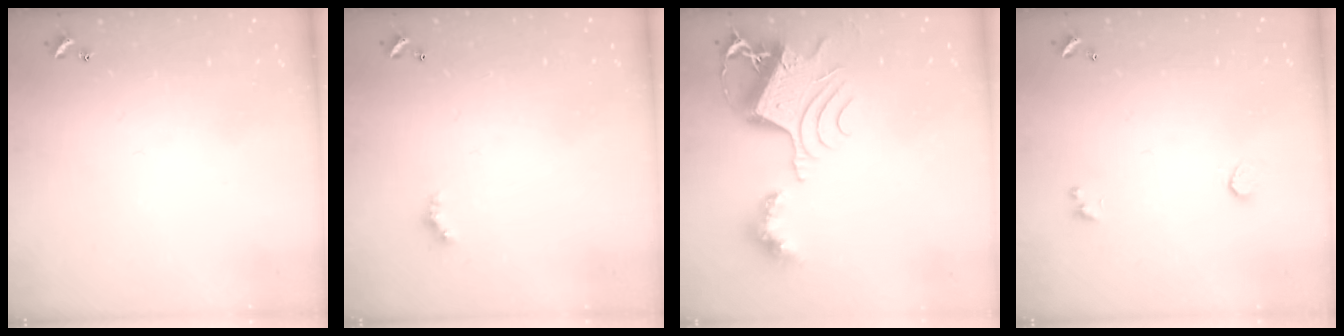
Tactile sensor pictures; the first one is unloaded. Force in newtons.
{"total": 1.6, "press": 1.6, "slide": 0.4}
{"total": 10.9, "press": 10.9, "slide": 1.2}
{"total": 1.0, "press": 0.7, "slide": 0.7}